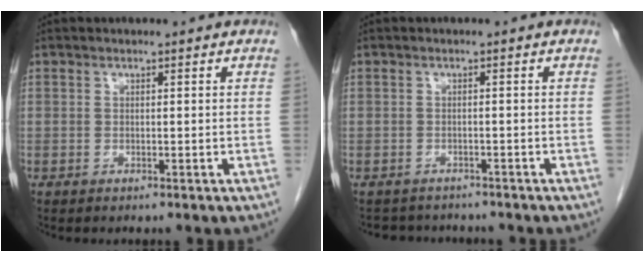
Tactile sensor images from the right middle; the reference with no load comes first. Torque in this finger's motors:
{"motor_torque": [0.05, -0.02, -0.07, -0.01]}